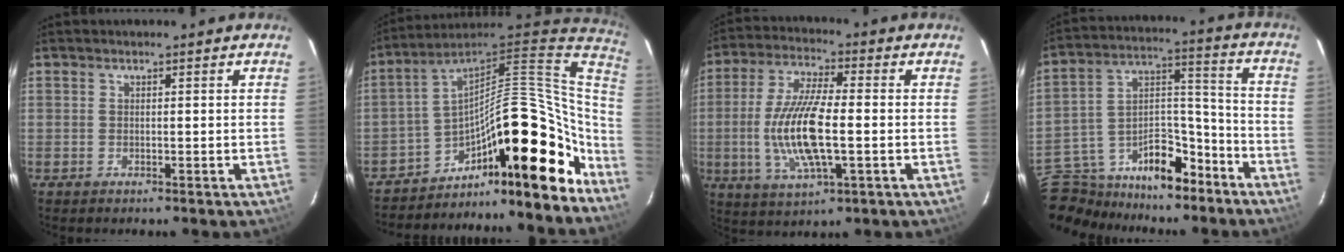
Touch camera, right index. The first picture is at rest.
{"total": 25.3, "force": [-16.1, 10.8, 16.2], "torque": [-0.237, 0.027, -0.250]}
{"total": 14.1, "force": [-1.9, 4.1, 13.4], "torque": [-0.277, -0.005, -0.035]}
{"total": 19.3, "force": [-12.7, 11.4, 9.0], "torque": [-0.201, 0.059, -0.191]}